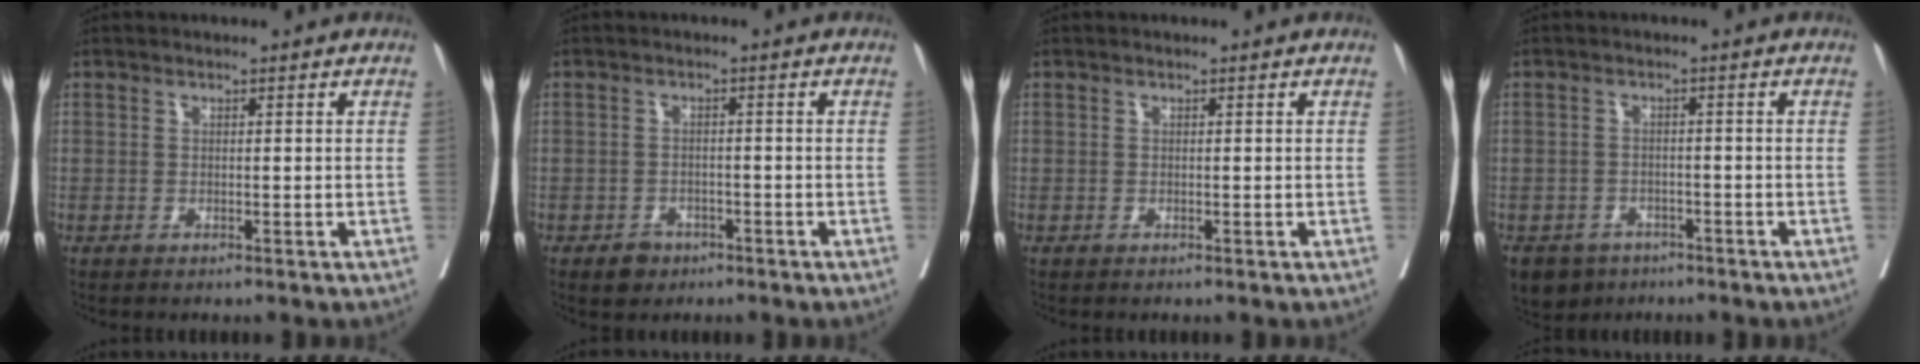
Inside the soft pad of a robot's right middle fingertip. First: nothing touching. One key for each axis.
{"total": 2.7, "fx": -1.8, "fy": 1.9, "fz": 0.7, "tx": -0.010, "ty": 0.006, "tz": -0.023}
{"total": 0.0}
{"total": 6.0, "fx": -4.4, "fy": 4.0, "fz": 1.0, "tx": -0.013, "ty": 0.001, "tz": -0.068}